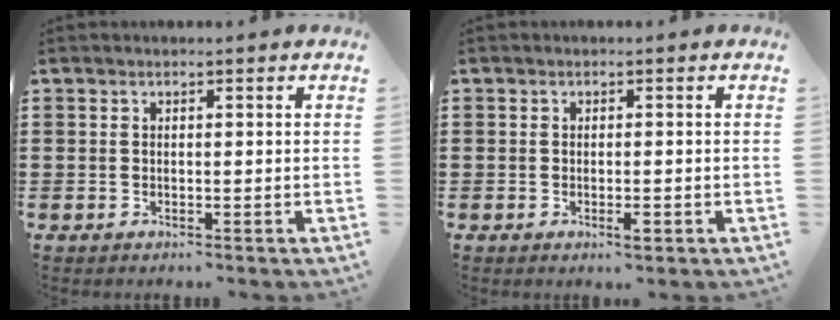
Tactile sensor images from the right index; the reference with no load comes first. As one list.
[{"total": 1.6, "force": [-0.6, 0.4, 1.4], "torque": [-0.025, -0.003, -0.010]}]